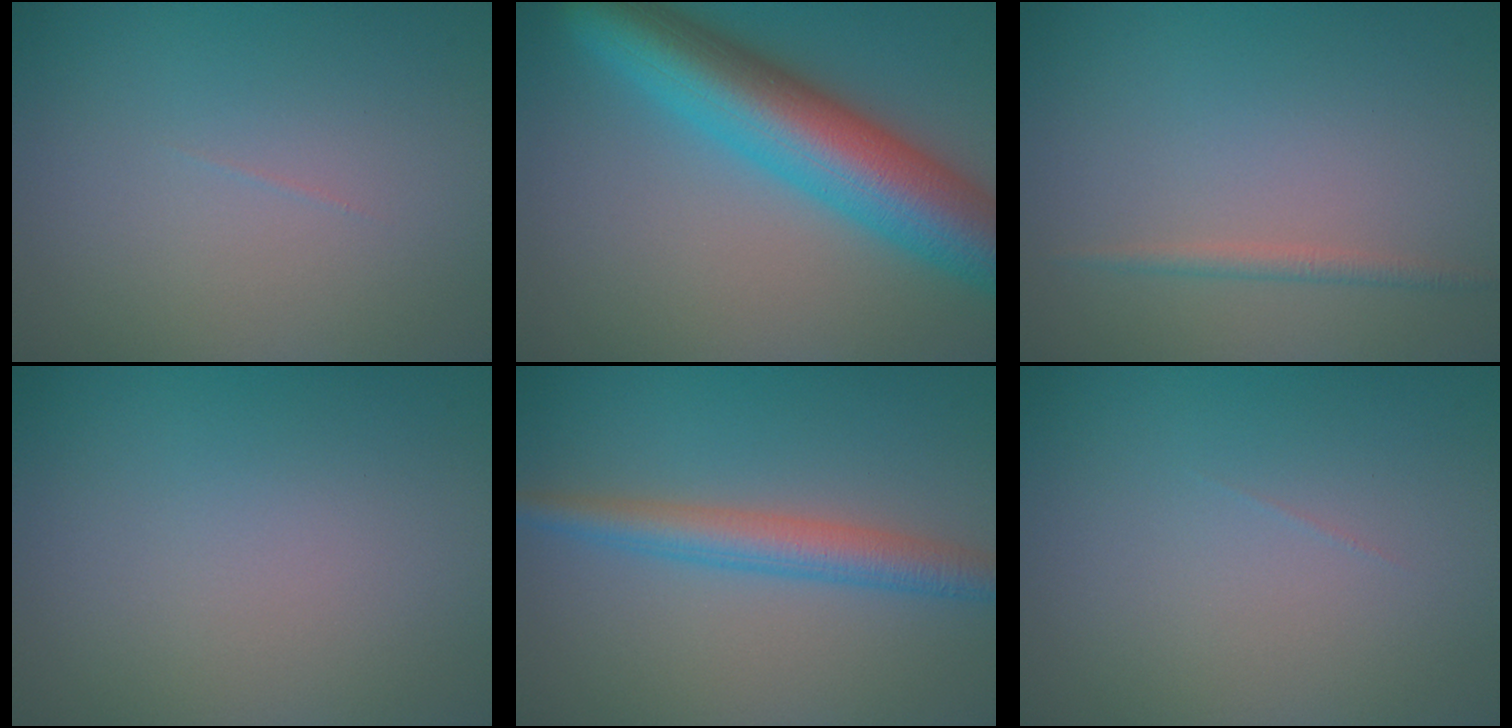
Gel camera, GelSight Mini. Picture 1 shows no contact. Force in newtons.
{"total": 10.7, "press": 10.7, "slide": 0.1}
{"total": 1.1, "press": 1.1, "slide": 0.1}
{"total": 0.0}
{"total": 3.7, "press": 3.7, "slide": 0.0}
{"total": 0.0}